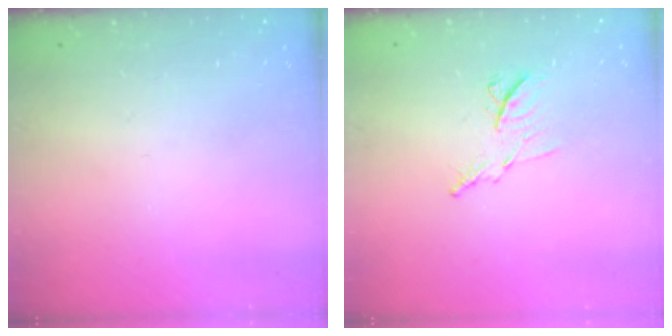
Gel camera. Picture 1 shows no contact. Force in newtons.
{"total": 7.6, "press": 7.5, "slide": 1.1}